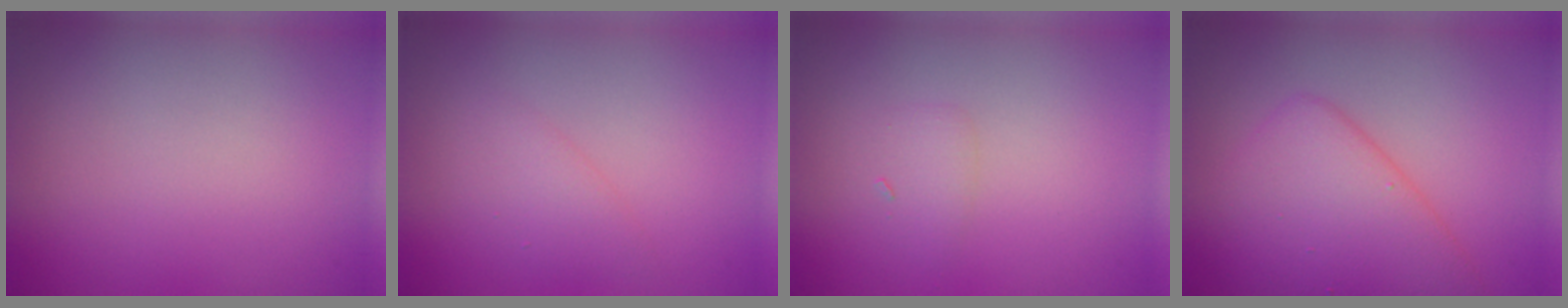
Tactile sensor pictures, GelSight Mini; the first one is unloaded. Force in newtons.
{"total": 1.7, "press": 1.7, "slide": 0.2}
{"total": 1.2, "press": 1.2, "slide": 0.1}
{"total": 6.1, "press": 6.1, "slide": 0.1}